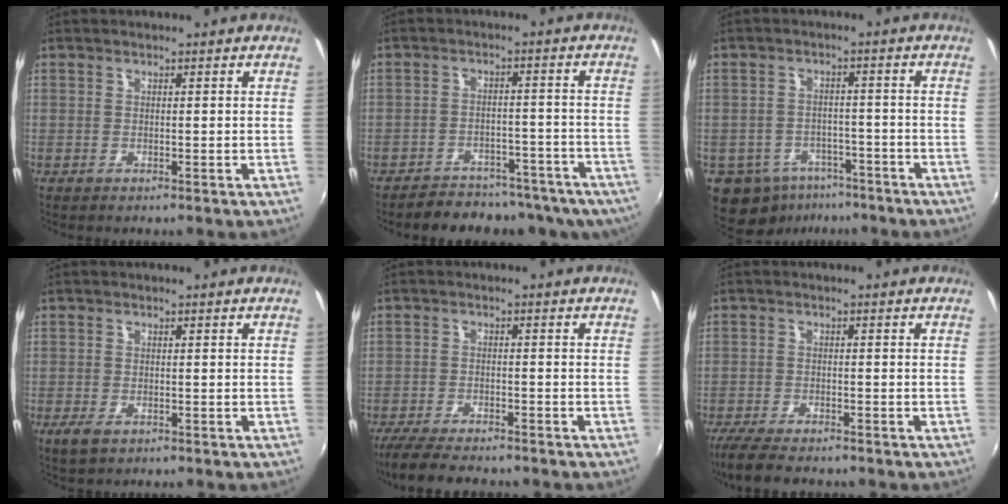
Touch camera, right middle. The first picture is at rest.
{"total": 16.8, "force": [-13.9, 6.9, 6.3], "torque": [-0.118, 0.014, -0.159]}
{"total": 10.0, "force": [-6.1, 7.1, 3.4], "torque": [-0.096, 0.006, -0.076]}
{"total": 2.5, "force": [-1.4, 1.1, 1.8], "torque": [-0.037, -0.008, -0.025]}
{"total": 9.0, "force": [-7.9, 1.6, 4.1], "torque": [-0.101, -0.026, -0.134]}
{"total": 7.4, "force": [-6.3, 1.4, 3.7], "torque": [-0.094, -0.029, -0.112]}